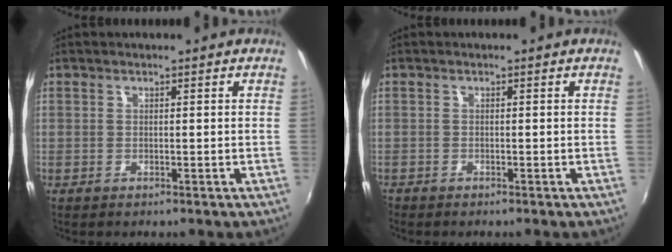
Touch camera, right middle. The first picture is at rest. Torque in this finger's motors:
{"motor_torque": [0.03, -0.05, -0.03, 0.02]}